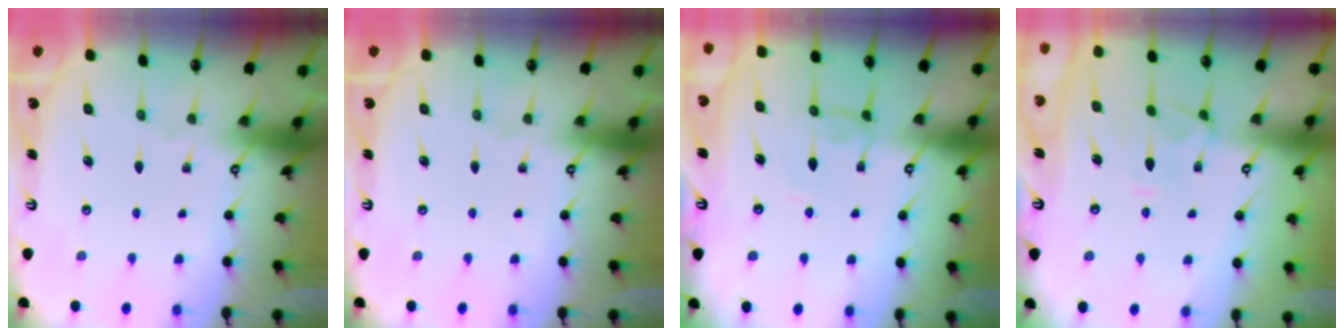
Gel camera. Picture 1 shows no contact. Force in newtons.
{"total": 0.0}
{"total": 2.0, "press": 2.0, "slide": 0.2}
{"total": 2.2, "press": 2.0, "slide": 0.8}